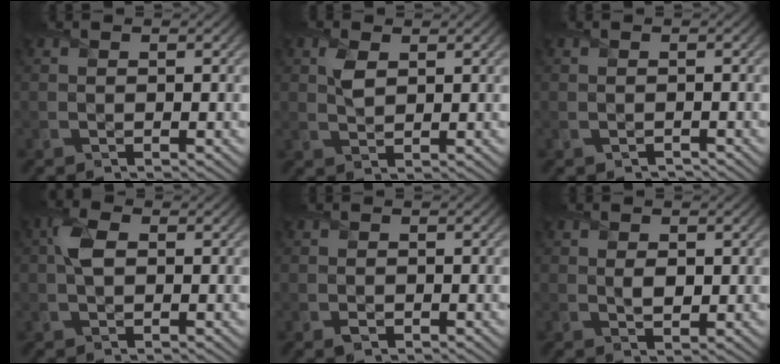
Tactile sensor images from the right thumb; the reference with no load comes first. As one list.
[{"total": 2.5, "force": [1.0, 1.4, 1.7], "torque": [-0.045, 0.001, 0.020]}, {"total": 0.9, "force": [-0.7, 0.6, 0.1], "torque": [-0.003, -0.006, -0.016]}, {"total": 3.5, "force": [0.6, 2.0, 2.8], "torque": [-0.070, 0.008, 0.006]}, {"total": 1.1, "force": [-0.4, 0.9, 0.4], "torque": [-0.007, -0.006, -0.009]}, {"total": 2.1, "force": [0.4, 1.4, 1.5], "torque": [-0.034, -0.007, 0.010]}]